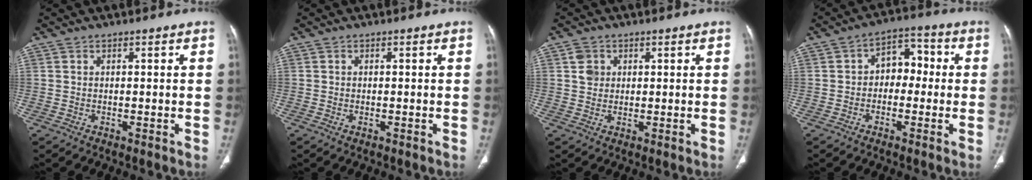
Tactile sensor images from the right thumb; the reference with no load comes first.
{"total": 0.6, "force": [-0.2, 0.3, 0.5], "torque": [-0.012, 0.005, -0.002]}
{"total": 3.1, "force": [1.0, 2.6, 1.2], "torque": [-0.009, -0.002, 0.019]}
{"total": 7.3, "force": [-0.3, 5.2, 5.1], "torque": [-0.043, 0.031, -0.018]}